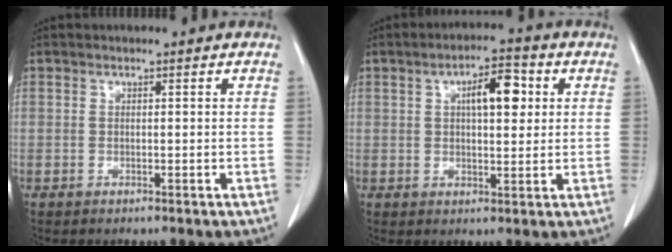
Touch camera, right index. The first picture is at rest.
{"total": 7.0, "force": [2.0, 2.4, 6.2], "torque": [-0.098, 0.014, 0.031]}